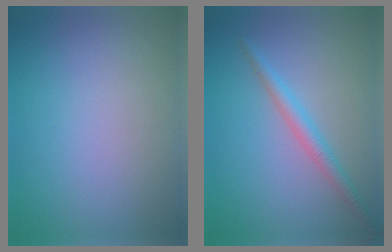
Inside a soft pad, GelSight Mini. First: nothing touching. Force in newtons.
{"total": 2.0, "press": 2.0, "slide": 0.1}